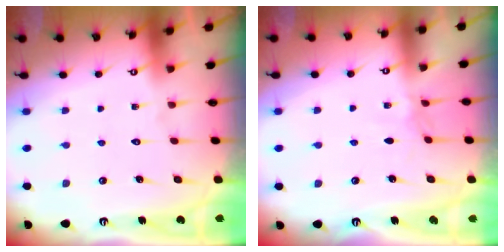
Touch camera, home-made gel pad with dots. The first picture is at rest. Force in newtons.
{"total": 2.9, "press": 2.9, "slide": 0.5}